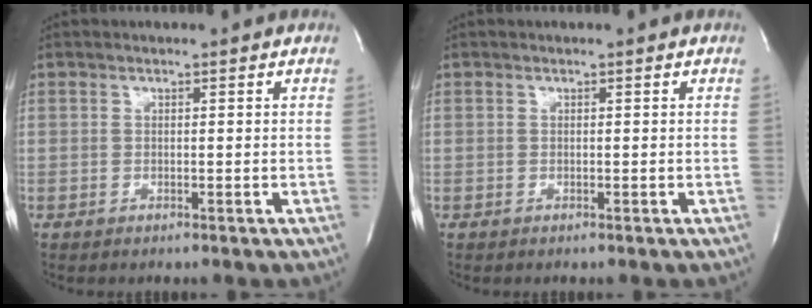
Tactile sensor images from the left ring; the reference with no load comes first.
{"total": 0.0}